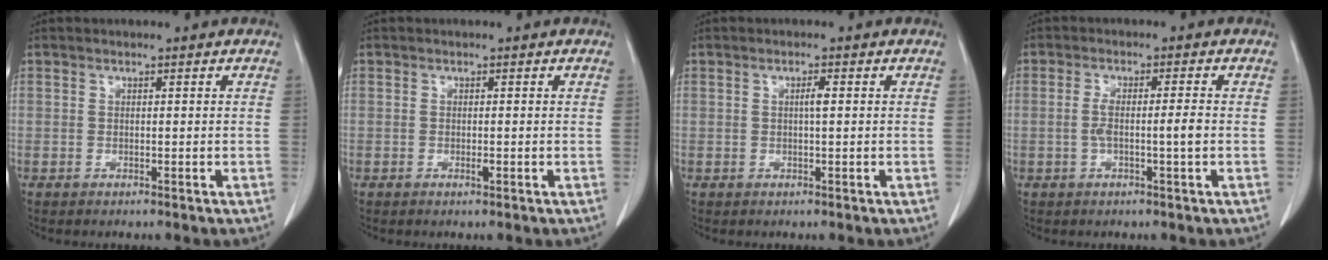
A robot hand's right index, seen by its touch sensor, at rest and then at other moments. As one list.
[{"total": 0.6, "force": [-0.2, 0.1, 0.6], "torque": [-0.013, -0.002, -0.002]}, {"total": 1.3, "force": [0.2, 0.0, 1.3], "torque": [-0.023, 0.003, 0.003]}, {"total": 3.8, "force": [-0.7, -0.1, 3.7], "torque": [-0.076, 0.004, -0.010]}]